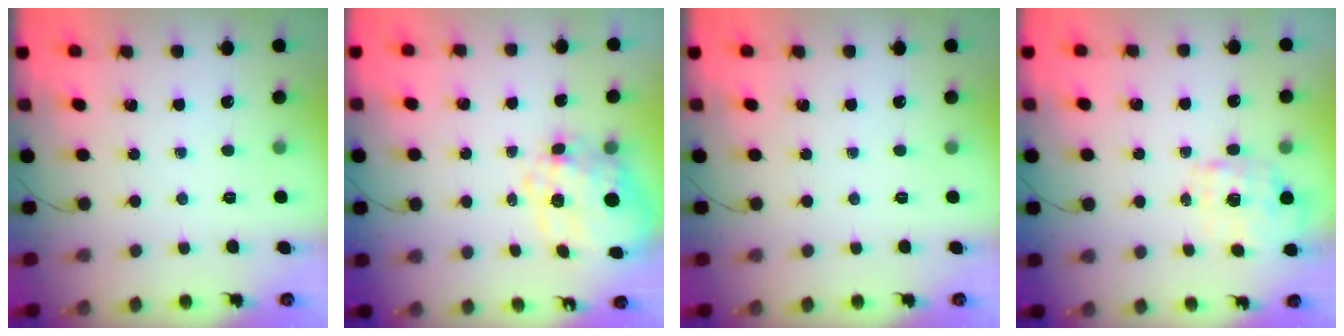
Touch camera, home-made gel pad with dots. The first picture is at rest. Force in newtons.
{"total": 12.9, "press": 12.7, "slide": 2.4}
{"total": 0.0}
{"total": 1.9, "press": 1.8, "slide": 0.6}